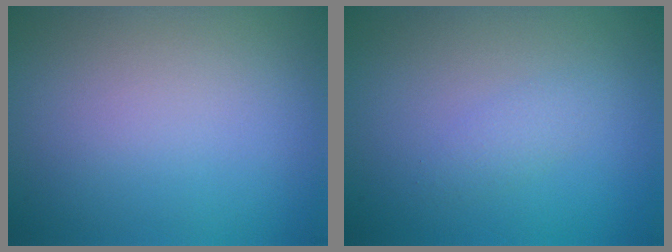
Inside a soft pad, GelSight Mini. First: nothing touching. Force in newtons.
{"total": 1.2, "press": 1.2, "slide": 0.1}